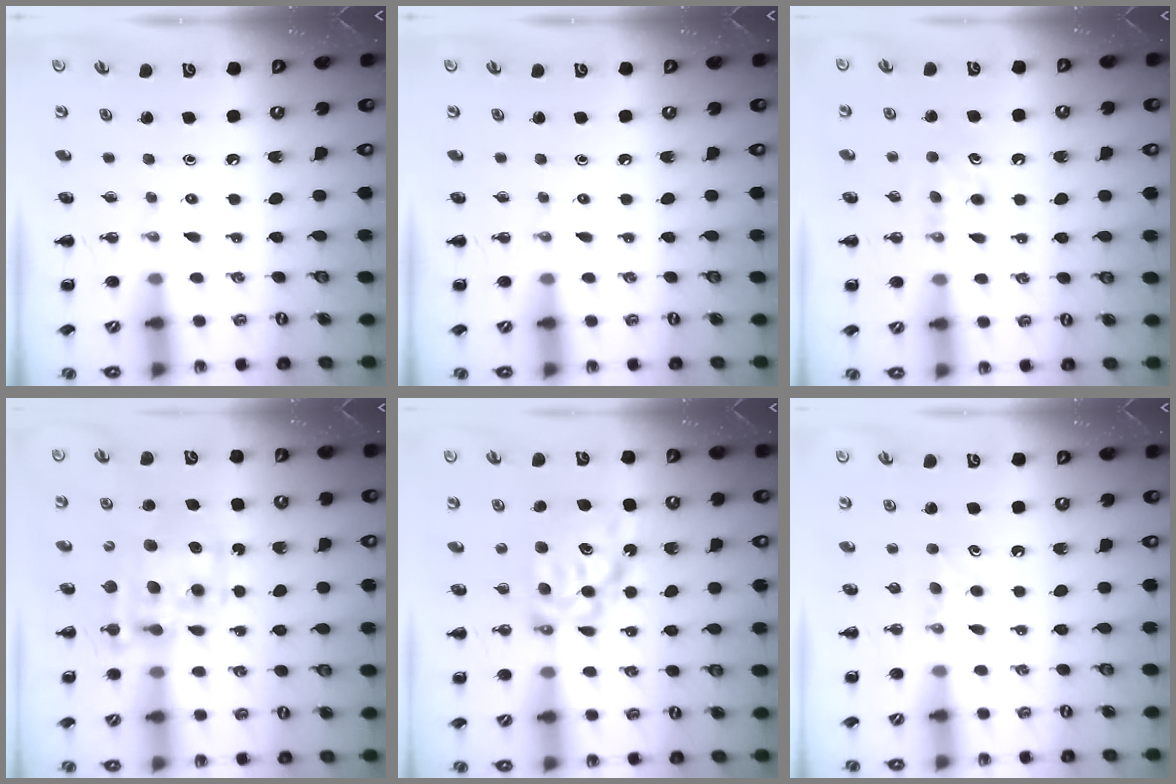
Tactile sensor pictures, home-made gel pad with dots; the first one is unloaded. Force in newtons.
{"total": 0.0}
{"total": 5.1, "press": 4.9, "slide": 1.6}
{"total": 13.4, "press": 13.1, "slide": 3.1}
{"total": 8.7, "press": 8.6, "slide": 1.4}
{"total": 4.3, "press": 4.1, "slide": 1.3}